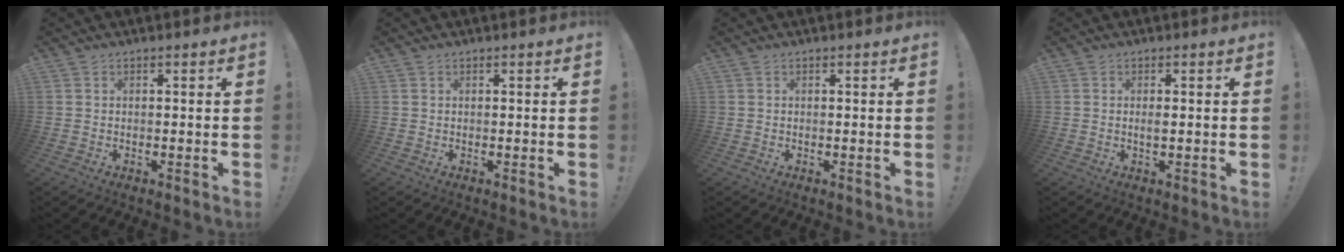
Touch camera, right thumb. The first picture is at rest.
{"total": 0.0}
{"total": 0.8, "force": [0.1, 0.8, -0.1], "torque": [0.003, 0.000, 0.002]}
{"total": 1.3, "force": [-0.1, 0.3, 1.3], "torque": [-0.023, -0.002, -0.003]}